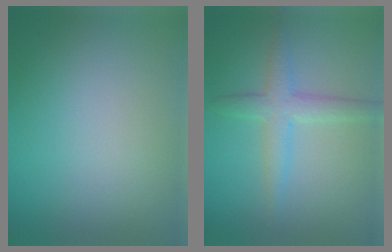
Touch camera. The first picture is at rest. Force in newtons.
{"total": 3.3, "press": 3.3, "slide": 0.1}